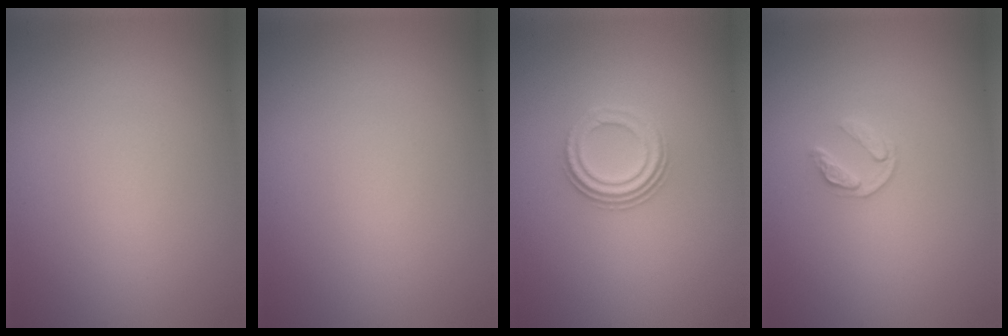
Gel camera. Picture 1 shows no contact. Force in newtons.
{"total": 0.0}
{"total": 2.9, "press": 2.2, "slide": 1.9}
{"total": 1.3, "press": 0.8, "slide": 1.1}